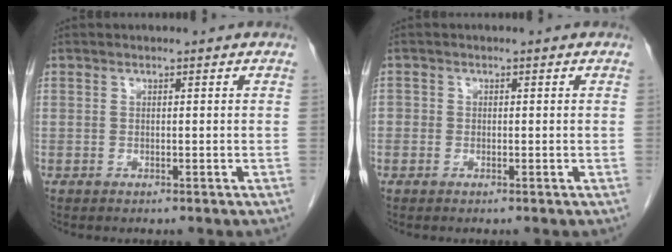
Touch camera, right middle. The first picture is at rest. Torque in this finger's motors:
{"motor_torque": [-0.32, -0.07, 0.00, 0.01]}